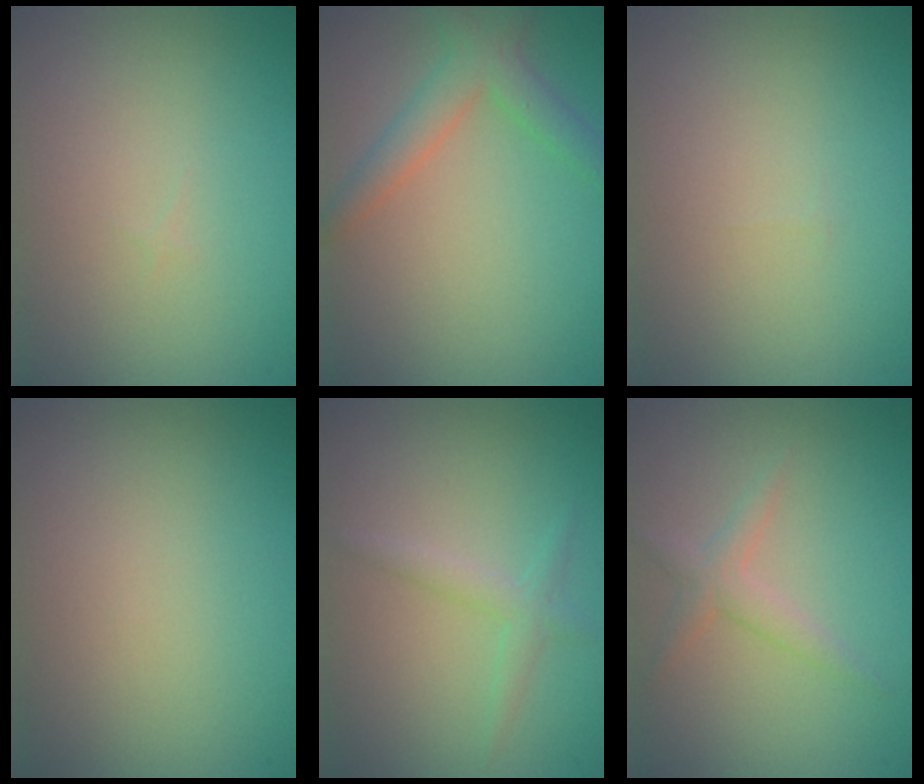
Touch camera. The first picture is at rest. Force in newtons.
{"total": 3.2, "press": 3.2, "slide": 0.0}
{"total": 0.0}
{"total": 0.0}
{"total": 1.5, "press": 1.5, "slide": 0.1}
{"total": 1.8, "press": 1.8, "slide": 0.1}